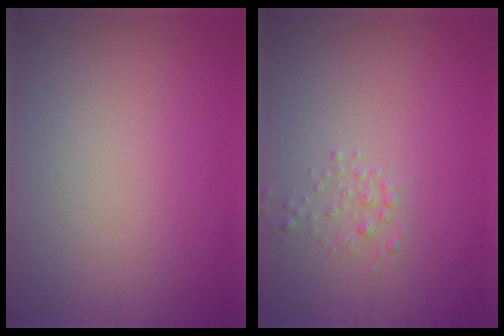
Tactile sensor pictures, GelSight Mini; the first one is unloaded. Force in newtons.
{"total": 1.1, "press": 1.1, "slide": 0.1}